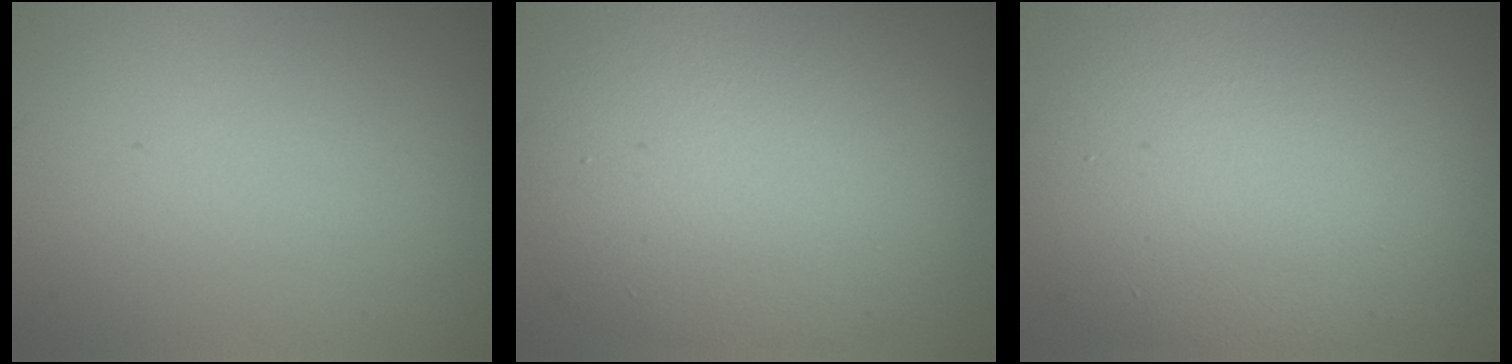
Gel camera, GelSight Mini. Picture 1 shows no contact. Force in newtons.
{"total": 10.6, "press": 10.6, "slide": 1.0}
{"total": 13.1, "press": 13.1, "slide": 0.6}